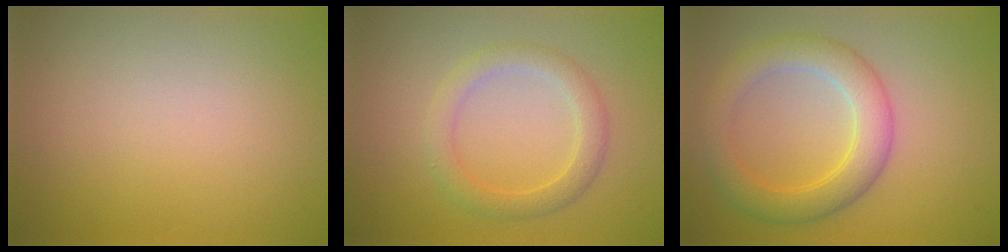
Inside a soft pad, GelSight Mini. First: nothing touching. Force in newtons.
{"total": 2.7, "press": 2.7, "slide": 0.1}
{"total": 4.7, "press": 4.7, "slide": 0.2}